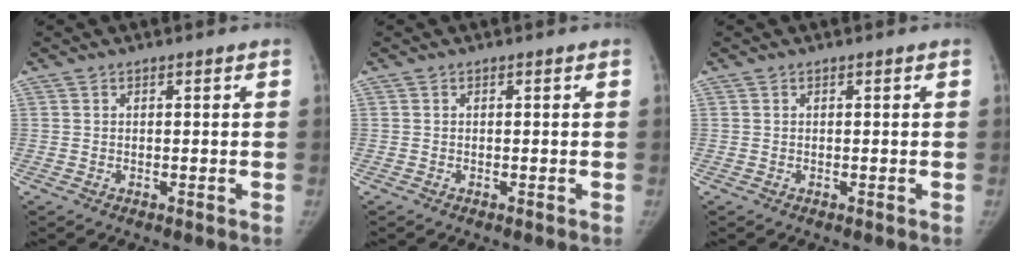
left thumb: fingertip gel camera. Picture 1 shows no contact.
{"total": 0.0}
{"total": 0.0}